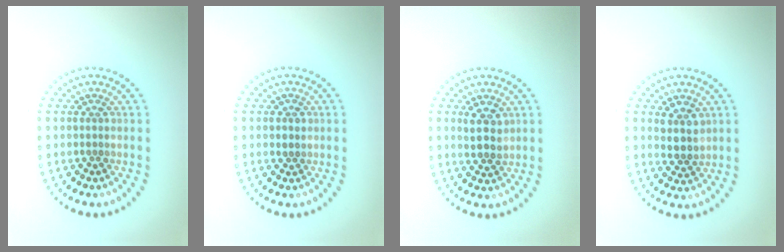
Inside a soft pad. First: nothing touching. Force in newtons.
{"total": 0.6, "press": 0.6, "slide": 0.3}
{"total": 2.4, "press": 2.3, "slide": 0.8}
{"total": 2.7, "press": 2.4, "slide": 1.2}